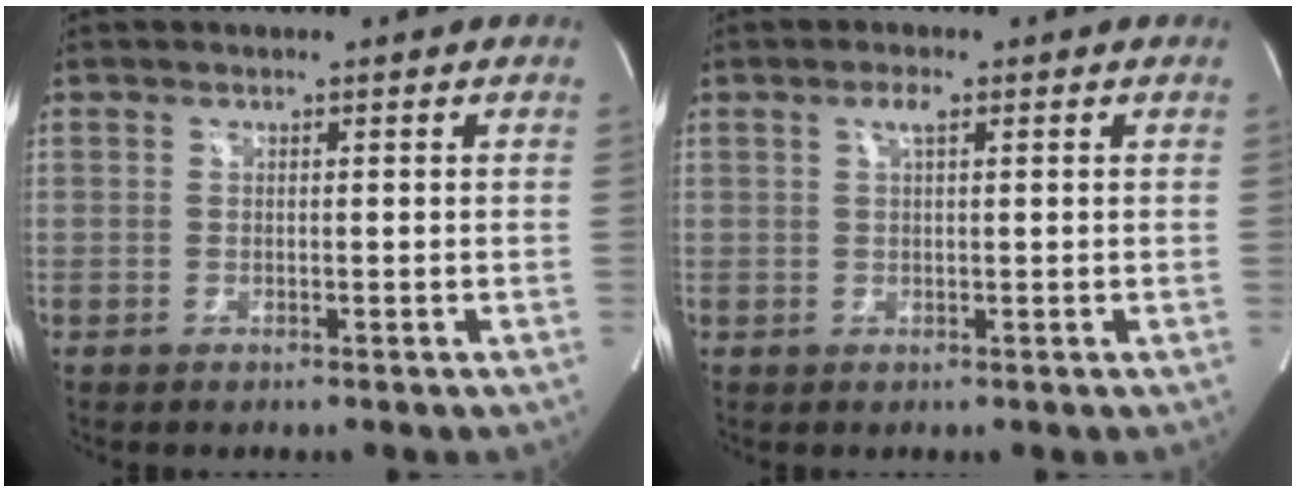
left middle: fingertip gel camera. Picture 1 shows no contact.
{"total": 1.8, "force": [0.8, 0.3, 1.6], "torque": [-0.032, 0.003, 0.014]}